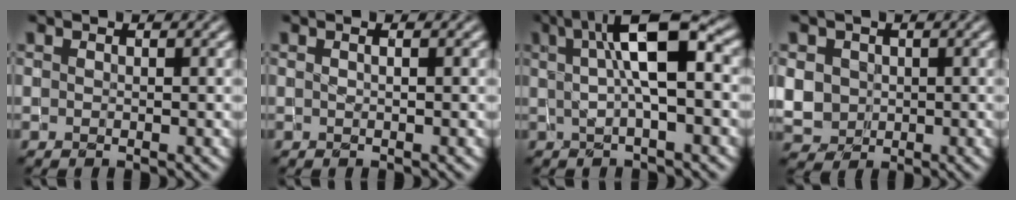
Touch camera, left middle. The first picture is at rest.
{"total": 0.7, "force": [0.2, 0.3, 0.6], "torque": [-0.004, -0.009, -0.001]}
{"total": 7.2, "force": [1.3, 2.1, 6.8], "torque": [-0.109, 0.014, 0.015]}
{"total": 3.1, "force": [0.1, 3.0, 1.0], "torque": [-0.037, -0.003, 0.010]}